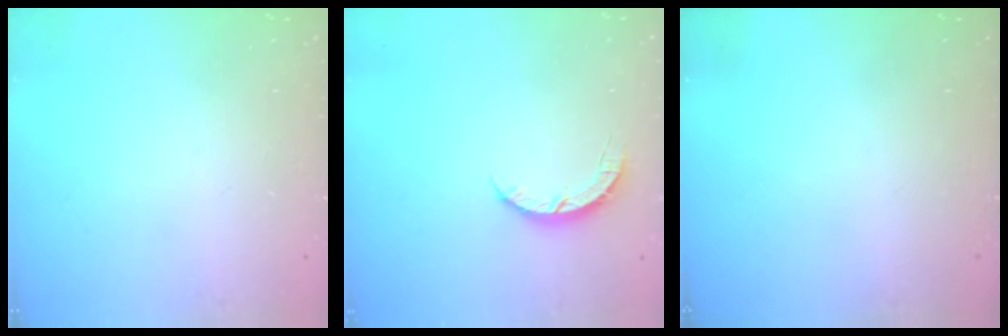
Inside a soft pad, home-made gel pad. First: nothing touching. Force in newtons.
{"total": 3.6, "press": 3.5, "slide": 0.5}
{"total": 0.0}